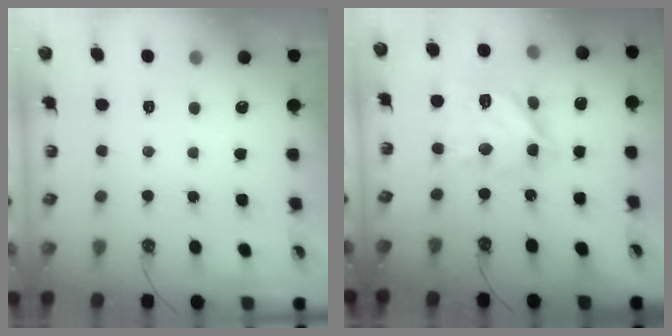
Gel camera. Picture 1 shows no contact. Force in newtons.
{"total": 16.5, "press": 16.5, "slide": 1.3}